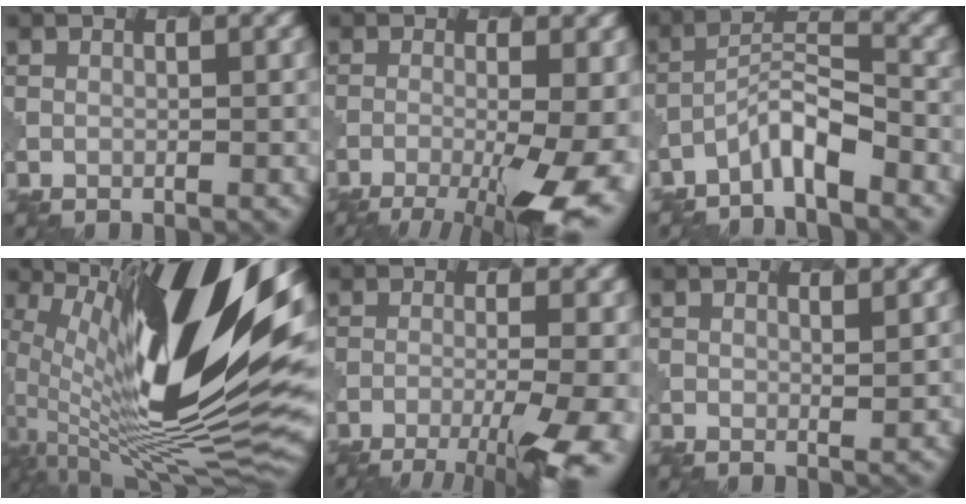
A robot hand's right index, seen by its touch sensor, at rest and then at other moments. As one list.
[{"total": 9.4, "force": [-3.8, 2.6, 8.2], "torque": [-0.121, -0.018, -0.049]}, {"total": 4.1, "force": [-3.0, 0.8, 2.6], "torque": [-0.046, 0.009, -0.060]}, {"total": 17.7, "force": [5.0, 6.6, 15.6], "torque": [-0.277, -0.004, 0.094]}, {"total": 7.4, "force": [-4.2, 1.5, 5.9], "torque": [-0.088, -0.013, -0.060]}, {"total": 1.1, "force": [1.0, 0.1, 0.5], "torque": [-0.007, -0.002, 0.020]}]